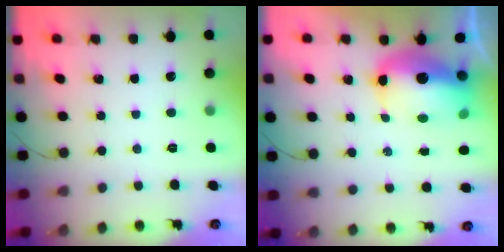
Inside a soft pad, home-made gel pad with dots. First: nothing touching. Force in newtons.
{"total": 14.4, "press": 14.2, "slide": 2.6}